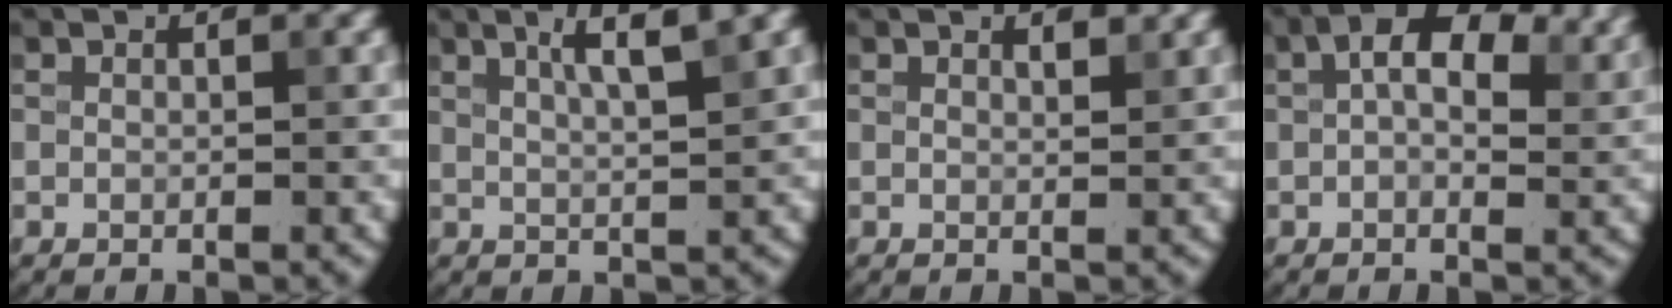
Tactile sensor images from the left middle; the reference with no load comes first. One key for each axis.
{"total": 4.3, "fx": 2.3, "fy": 0.6, "fz": 3.6, "tx": -0.049, "ty": 0.008, "tz": 0.038}
{"total": 1.1, "fx": 0.9, "fy": 0.2, "fz": 0.6, "tx": -0.009, "ty": 0.000, "tz": 0.015}
{"total": 7.0, "fx": 2.4, "fy": 3.8, "fz": 5.4, "tx": -0.078, "ty": 0.015, "tz": 0.022}